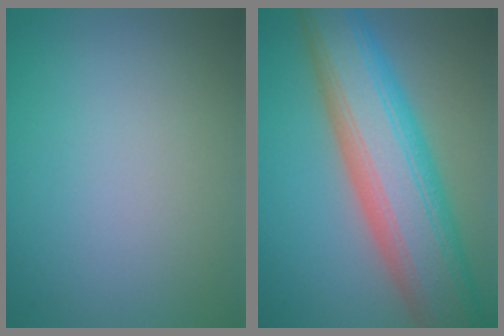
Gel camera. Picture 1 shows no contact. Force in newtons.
{"total": 12.2, "press": 12.1, "slide": 0.6}